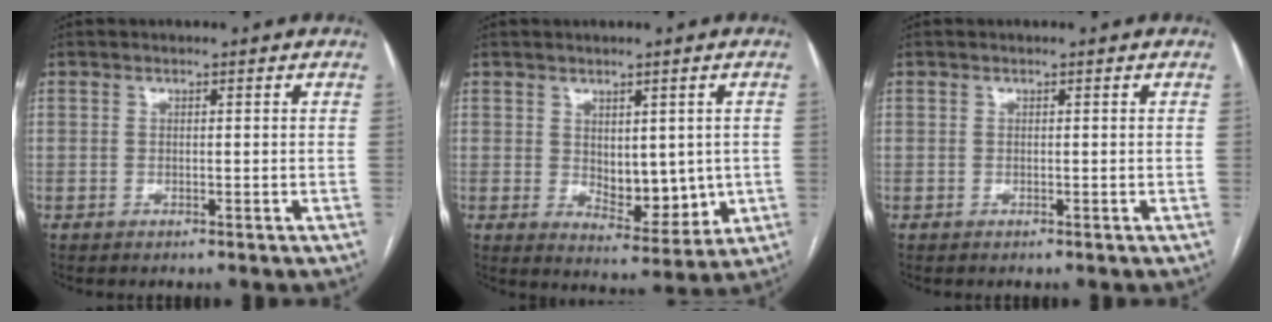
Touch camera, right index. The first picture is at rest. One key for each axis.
{"total": 7.8, "fx": 0.1, "fy": 4.0, "fz": 6.7, "tx": -0.086, "ty": -0.009, "tz": 0.019}
{"total": 0.0}